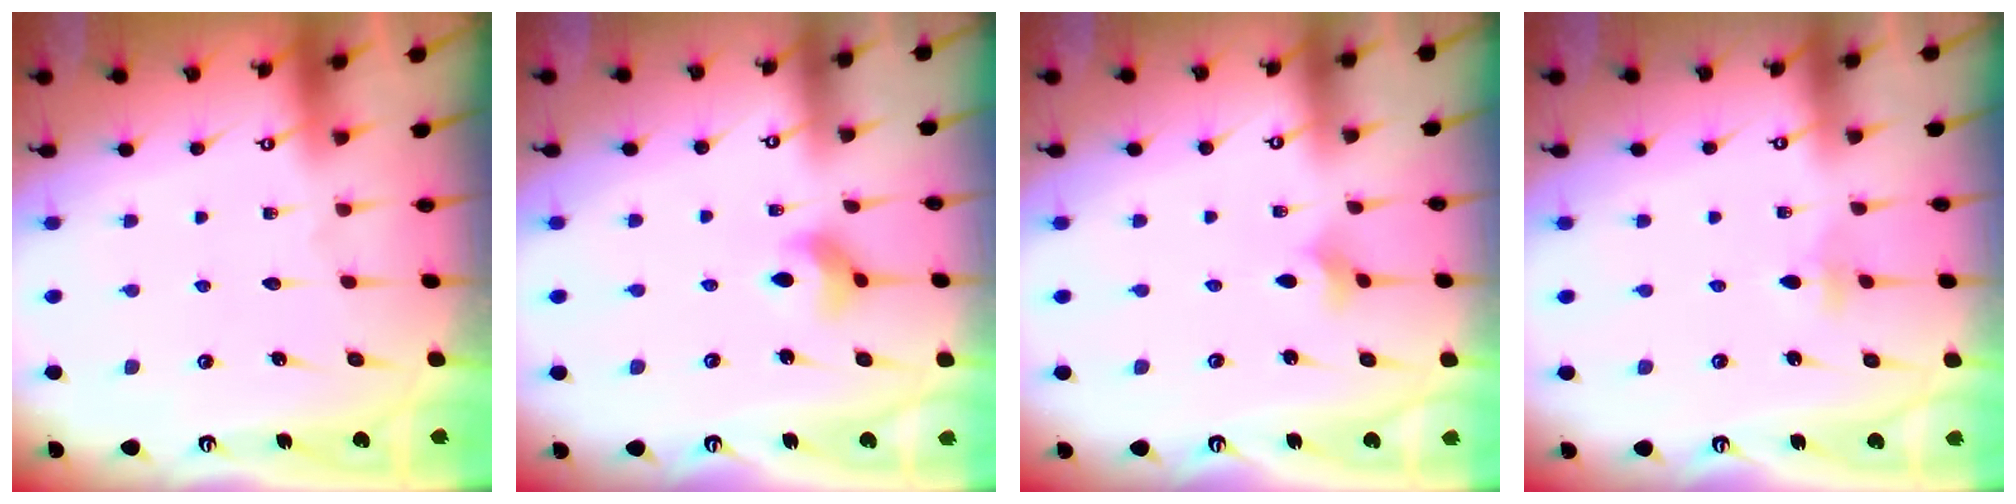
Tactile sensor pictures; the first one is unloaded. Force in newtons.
{"total": 4.4, "press": 4.3, "slide": 0.6}
{"total": 2.4, "press": 2.3, "slide": 0.4}
{"total": 2.8, "press": 2.7, "slide": 0.9}